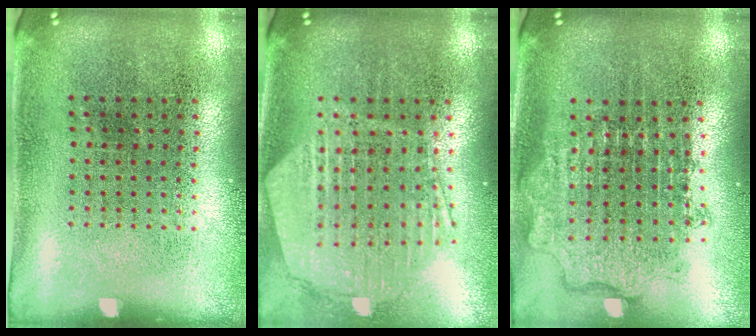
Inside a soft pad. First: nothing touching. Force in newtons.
{"total": 1.4, "press": 1.4, "slide": 0.4}
{"total": 1.8, "press": 1.5, "slide": 1.1}